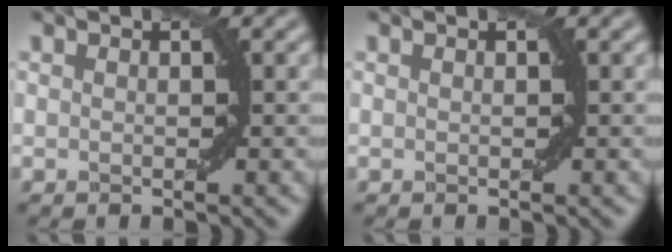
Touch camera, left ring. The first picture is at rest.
{"total": 0.0}